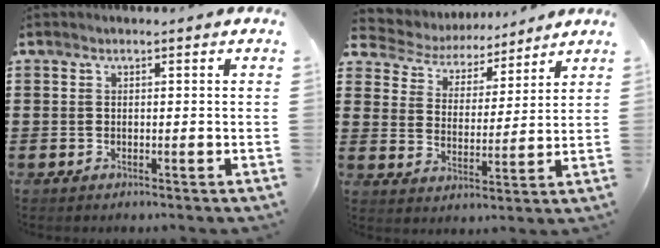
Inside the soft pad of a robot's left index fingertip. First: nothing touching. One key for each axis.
{"total": 4.6, "fx": 4.4, "fy": 1.4, "fz": 0.0, "tx": -0.032, "ty": -0.029, "tz": 0.073}